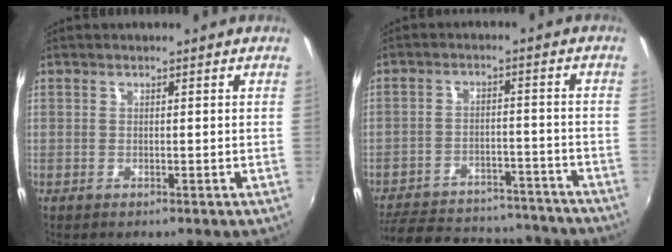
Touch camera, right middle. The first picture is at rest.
{"total": 23.6, "force": [-20.3, 8.1, 8.9], "torque": [-0.191, 0.018, -0.256]}